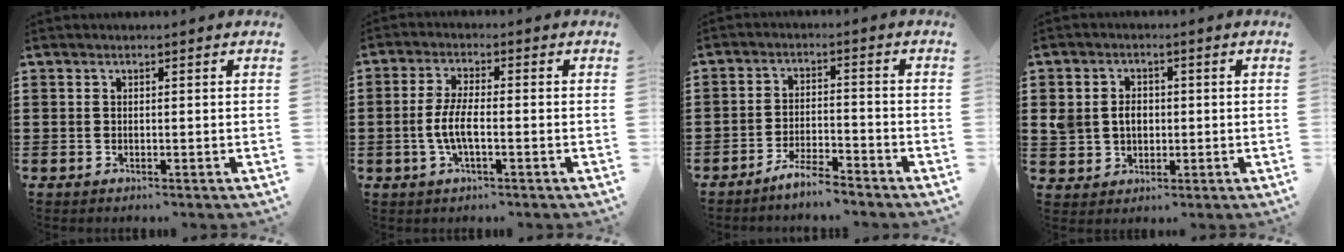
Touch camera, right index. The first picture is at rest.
{"total": 4.9, "force": [-1.3, 1.3, 4.5], "torque": [-0.106, -0.005, -0.033]}
{"total": 4.3, "force": [-4.1, 0.2, 1.5], "torque": [-0.034, 0.004, -0.080]}
{"total": 4.2, "force": [0.2, 3.7, 2.1], "torque": [-0.059, 0.010, -0.002]}